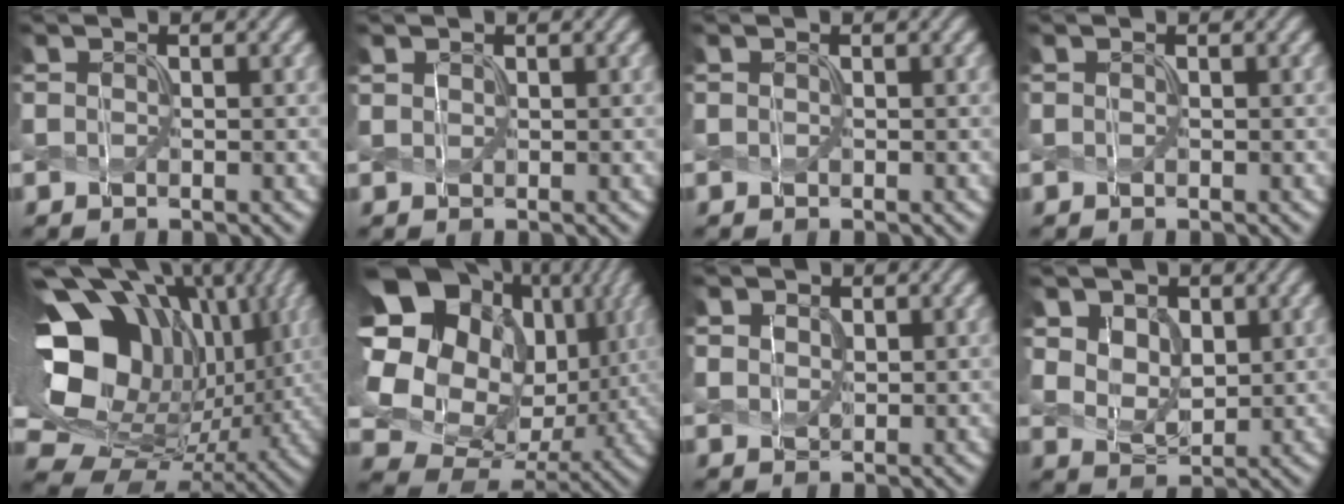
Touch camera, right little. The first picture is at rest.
{"total": 0.6, "force": [0.5, 0.4, 0.1], "torque": [-0.005, -0.001, 0.014]}
{"total": 0.0}
{"total": 0.0}
{"total": 17.3, "force": [3.5, 12.4, 11.5], "torque": [-0.212, -0.004, 0.082]}
{"total": 16.9, "force": [3.4, 13.4, 9.8], "torque": [-0.212, 0.004, 0.075]}
{"total": 1.2, "force": [0.7, 0.9, 0.4], "torque": [-0.010, -0.002, 0.016]}
{"total": 4.3, "force": [2.0, 3.1, 2.2], "torque": [-0.065, -0.012, 0.047]}